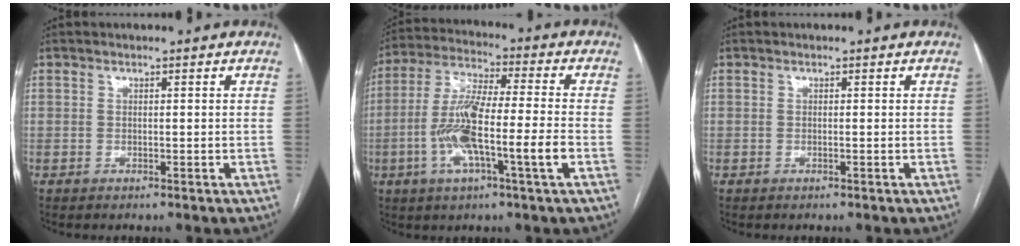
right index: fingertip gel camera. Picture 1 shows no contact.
{"total": 13.3, "force": [-3.6, 0.9, 12.8], "torque": [-0.250, 0.002, -0.070]}
{"total": 0.0}